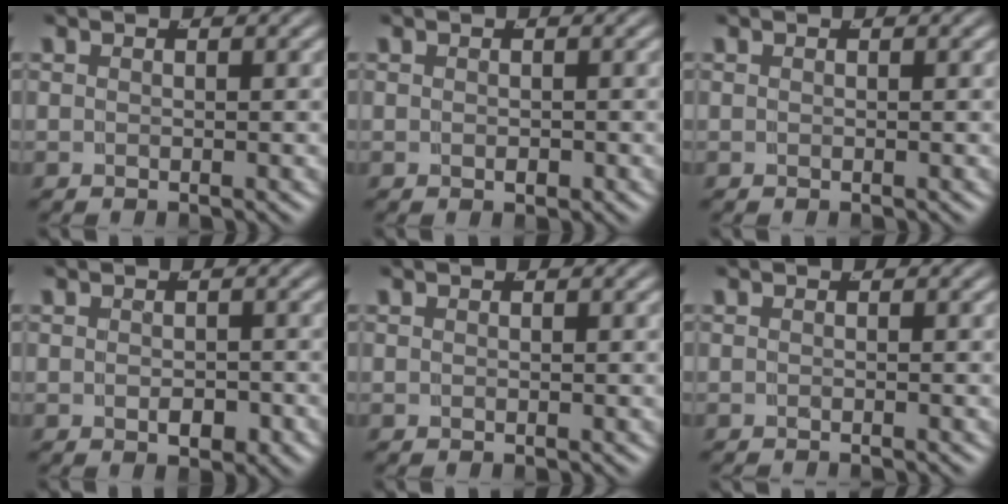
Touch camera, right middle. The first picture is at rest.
{"total": 0.6, "force": [-0.2, 0.4, 0.5], "torque": [-0.012, -0.006, 0.001]}
{"total": 0.0}
{"total": 1.5, "force": [-0.6, 0.7, 1.1], "torque": [-0.014, -0.008, -0.005]}
{"total": 0.0}
{"total": 0.6, "force": [-0.5, -0.2, 0.0], "torque": [-0.004, -0.001, -0.009]}